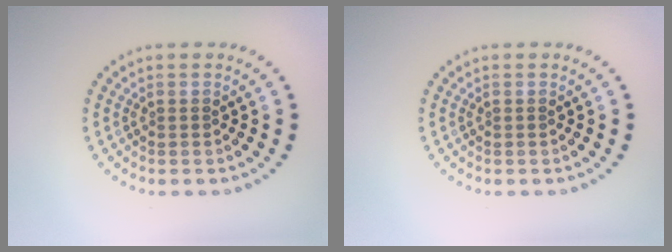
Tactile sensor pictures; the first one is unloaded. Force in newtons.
{"total": 0.0}